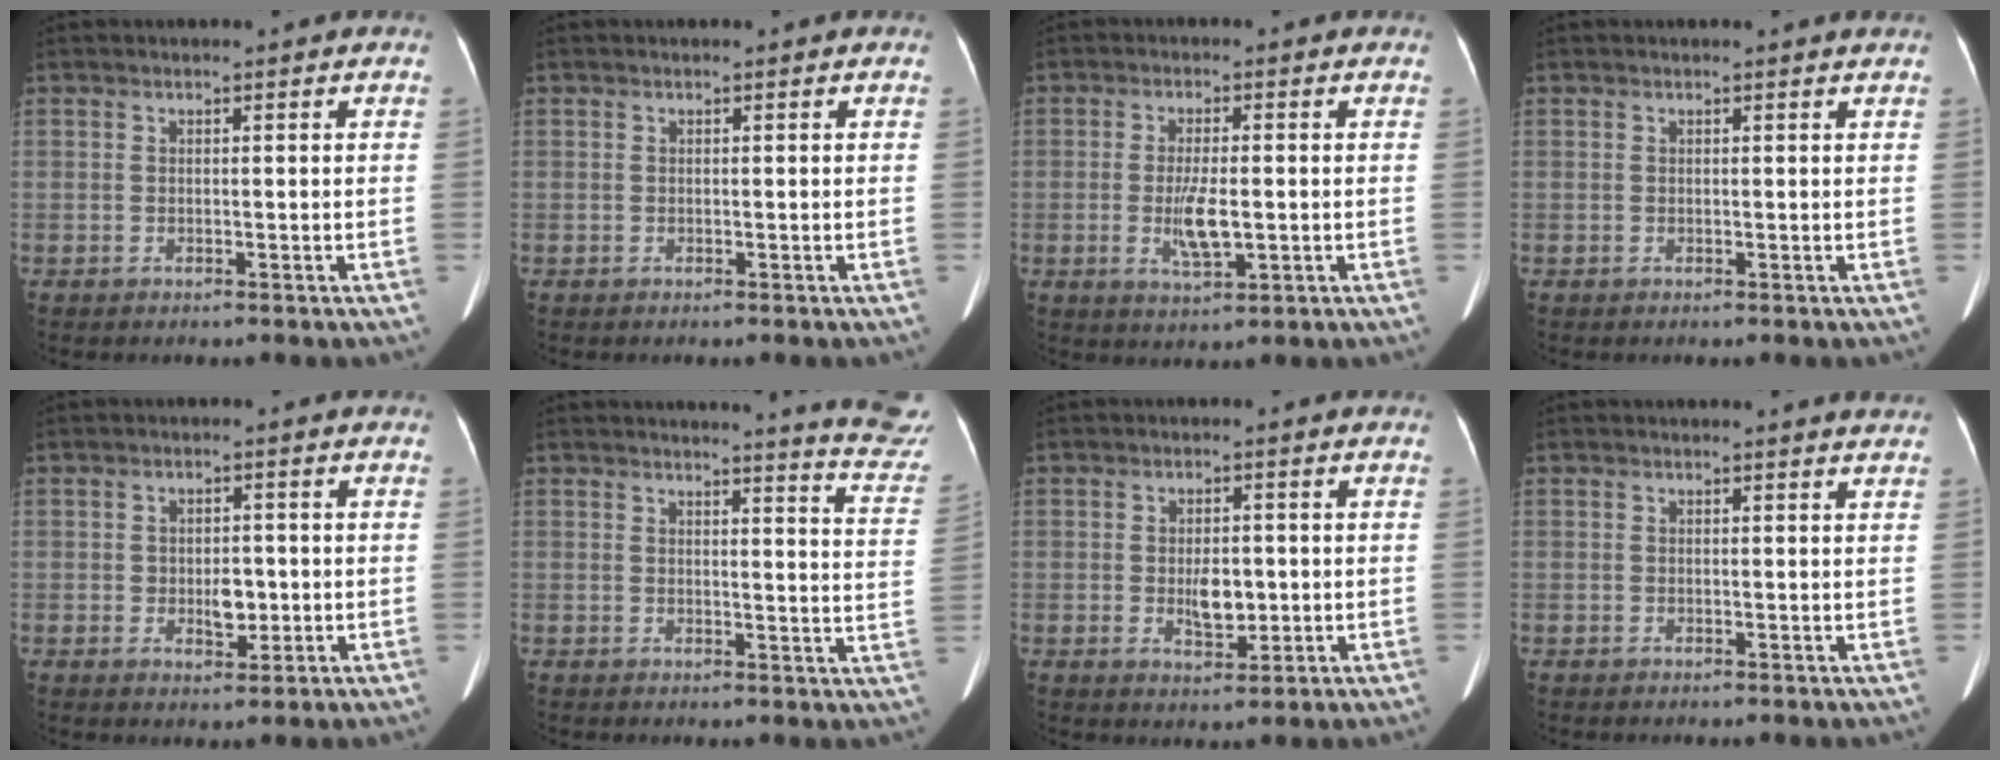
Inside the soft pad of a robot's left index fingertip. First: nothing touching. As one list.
[{"total": 0.0}, {"total": 5.3, "force": [-0.8, 1.4, 5.0], "torque": [-0.101, -0.008, -0.009]}, {"total": 0.9, "force": [0.8, -0.1, 0.1], "torque": [-0.013, -0.005, 0.006]}, {"total": 3.6, "force": [-0.5, 2.2, 2.8], "torque": [-0.042, 0.005, 0.000]}, {"total": 11.7, "force": [11.5, -1.1, 1.7], "torque": [-0.009, -0.109, 0.100]}, {"total": 4.4, "force": [-0.5, 2.2, 3.7], "torque": [-0.064, -0.001, 0.001]}, {"total": 2.0, "force": [1.9, -0.3, 0.4], "torque": [-0.015, -0.010, 0.011]}]